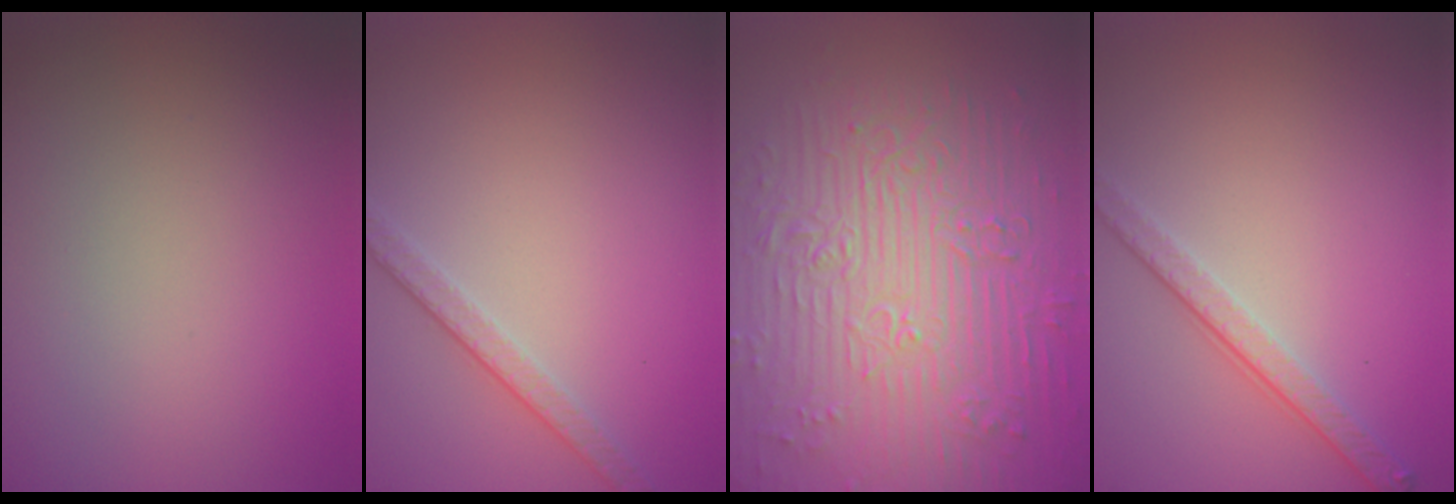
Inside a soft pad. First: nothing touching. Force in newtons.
{"total": 2.5, "press": 2.2, "slide": 1.2}
{"total": 11.7, "press": 7.8, "slide": 8.6}
{"total": 2.9, "press": 2.5, "slide": 1.5}